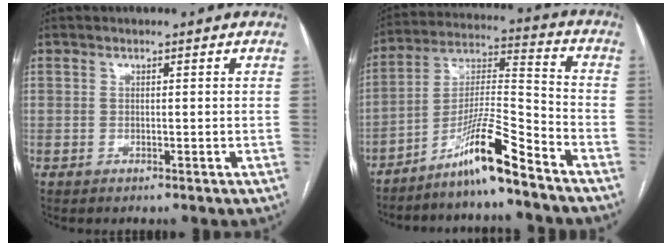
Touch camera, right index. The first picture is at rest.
{"total": 11.4, "force": [-8.6, -0.6, 7.4], "torque": [-0.141, 0.002, -0.155]}